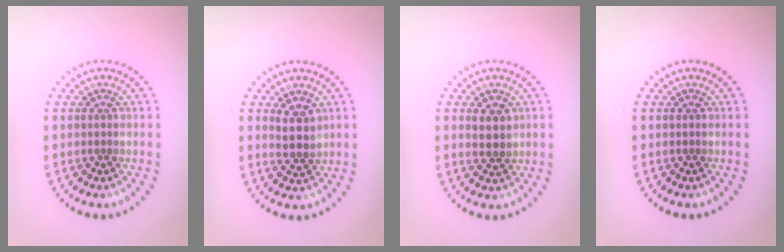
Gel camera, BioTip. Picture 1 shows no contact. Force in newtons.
{"total": 2.3, "press": 2.1, "slide": 0.9}
{"total": 2.3, "press": 2.1, "slide": 0.8}
{"total": 0.0}